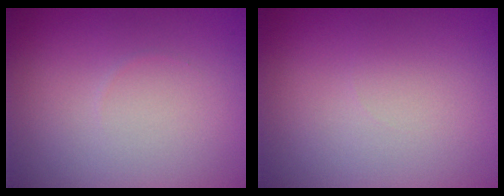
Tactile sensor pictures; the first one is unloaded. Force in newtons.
{"total": 0.0}